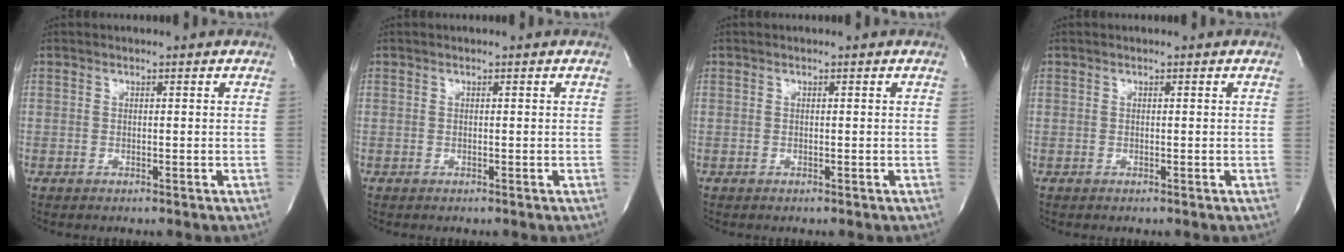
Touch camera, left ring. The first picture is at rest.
{"total": 0.0}
{"total": 0.0}
{"total": 0.0}